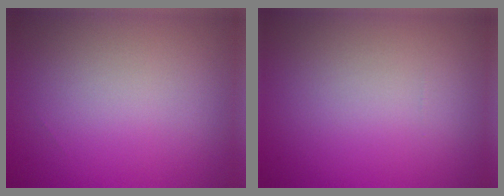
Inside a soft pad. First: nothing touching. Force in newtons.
{"total": 0.0}